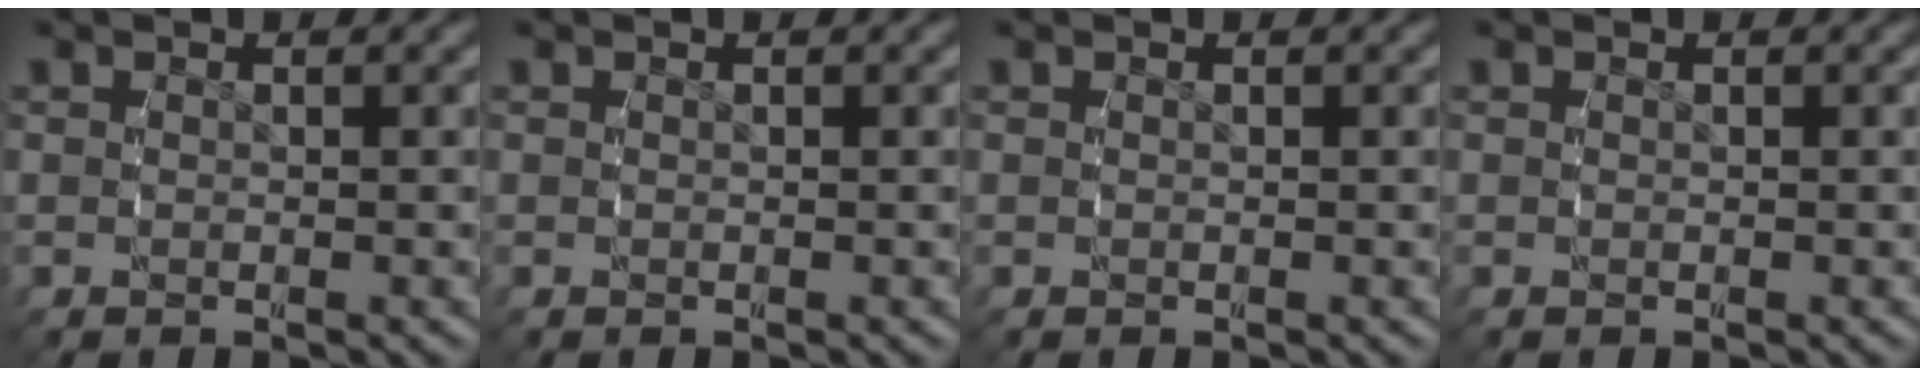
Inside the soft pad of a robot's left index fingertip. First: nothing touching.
{"total": 0.0}
{"total": 0.0}
{"total": 0.0}